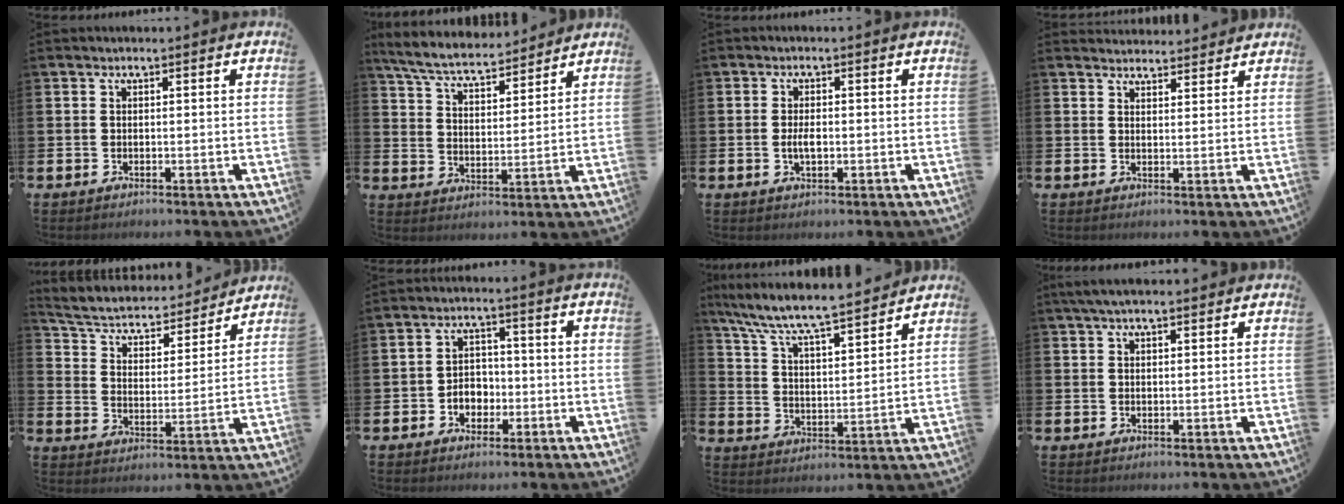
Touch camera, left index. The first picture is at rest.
{"total": 6.6, "force": [6.2, 1.3, 1.9], "torque": [-0.061, -0.038, 0.106]}
{"total": 2.2, "force": [-0.2, 1.0, 1.9], "torque": [-0.021, -0.005, -0.008]}
{"total": 3.1, "force": [3.0, 0.7, -0.2], "torque": [0.006, -0.018, 0.054]}
{"total": 5.1, "force": [4.5, 1.9, 1.4], "torque": [-0.056, -0.040, 0.069]}
{"total": 3.4, "force": [-1.4, 2.8, 1.4], "torque": [-0.018, 0.002, -0.035]}
{"total": 8.1, "force": [7.6, 0.6, 2.8], "torque": [-0.089, -0.059, 0.127]}
{"total": 3.4, "force": [2.8, 0.9, 1.7], "torque": [-0.034, -0.001, 0.051]}